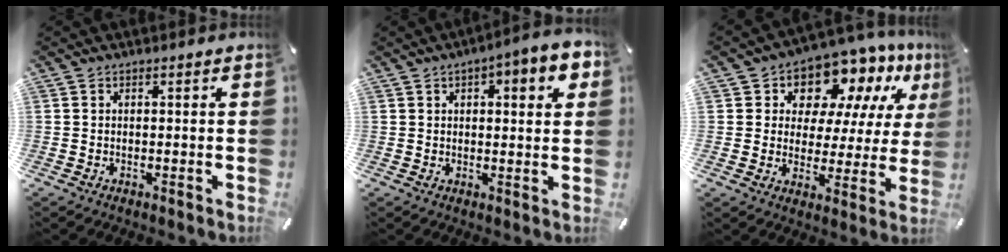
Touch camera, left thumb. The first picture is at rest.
{"total": 6.2, "force": [2.6, 2.4, 5.1], "torque": [-0.075, -0.003, 0.040]}
{"total": 11.1, "force": [8.8, 6.4, 2.5], "torque": [-0.050, -0.082, 0.158]}